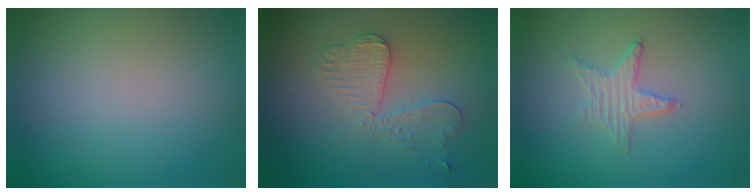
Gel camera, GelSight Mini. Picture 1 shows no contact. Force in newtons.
{"total": 3.4, "press": 3.2, "slide": 1.3}
{"total": 1.2, "press": 1.2, "slide": 0.1}